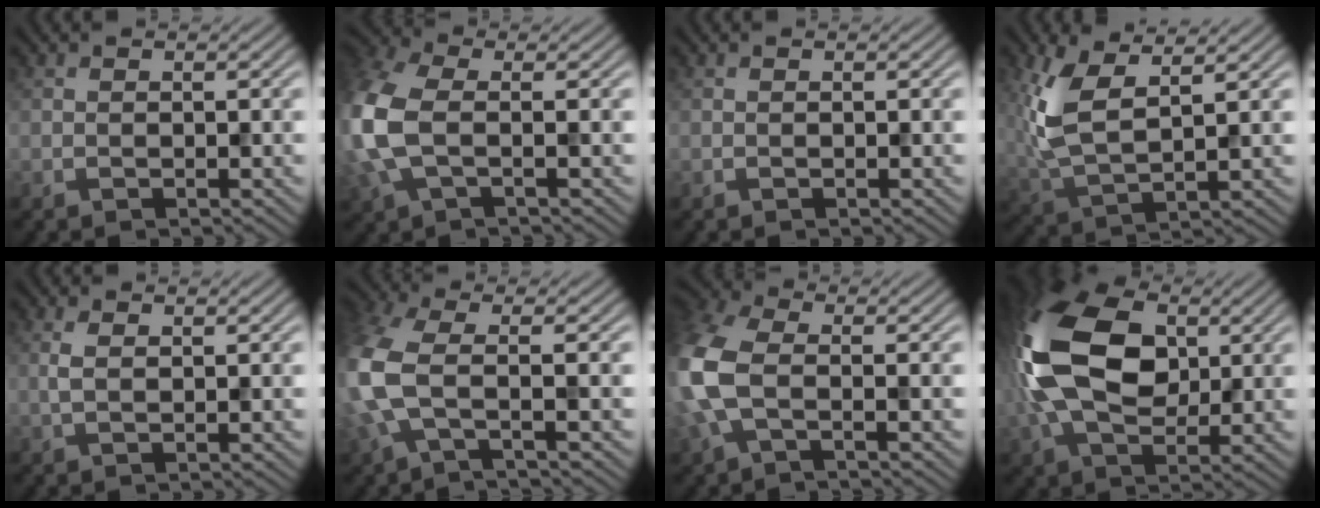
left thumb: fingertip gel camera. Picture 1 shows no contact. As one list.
[{"total": 10.1, "force": [0.0, 6.0, 8.1], "torque": [-0.255, 0.001, -0.004]}, {"total": 0.0}, {"total": 8.6, "force": [3.1, 3.8, 7.0], "torque": [-0.177, -0.001, 0.058]}, {"total": 1.8, "force": [0.6, 0.7, 1.5], "torque": [-0.039, 0.002, 0.011]}, {"total": 8.0, "force": [-0.9, 3.3, 7.3], "torque": [-0.195, -0.009, -0.032]}, {"total": 9.9, "force": [-0.7, 5.6, 8.1], "torque": [-0.249, -0.001, -0.024]}, {"total": 16.4, "force": [2.5, 10.3, 12.6], "torque": [-0.302, 0.012, 0.040]}]